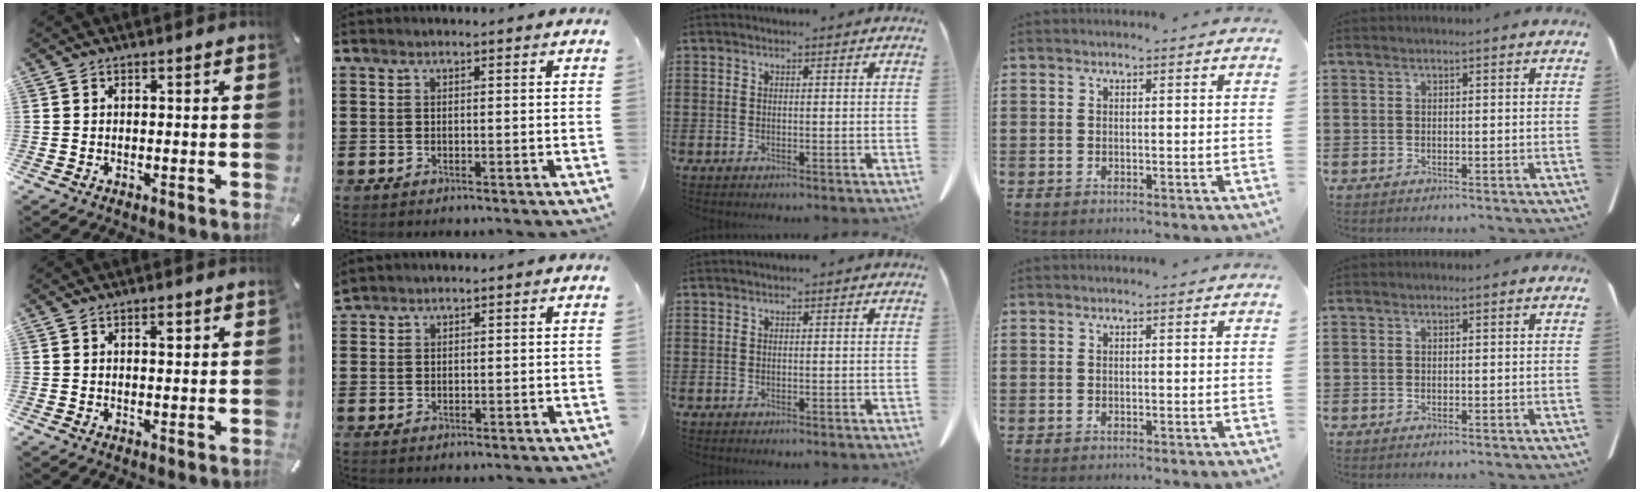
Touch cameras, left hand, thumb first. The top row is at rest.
{"thumb": {"total": 1.5, "force": [0.7, 0.7, 1.2], "torque": [-0.018, -0.001, 0.010]}, "index": {"total": 1.2, "force": [1.2, 0.2, 0.1], "torque": [-0.004, 0.000, 0.024]}}